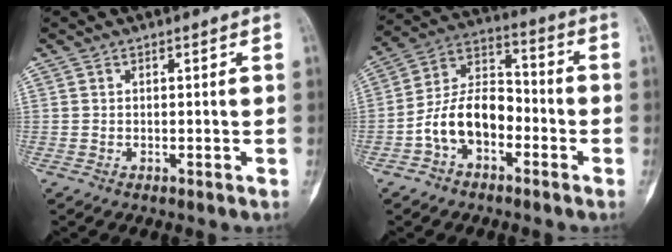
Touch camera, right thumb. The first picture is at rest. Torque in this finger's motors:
{"motor_torque": [0.72, 0.63, 0.98, -0.89, 0.09]}